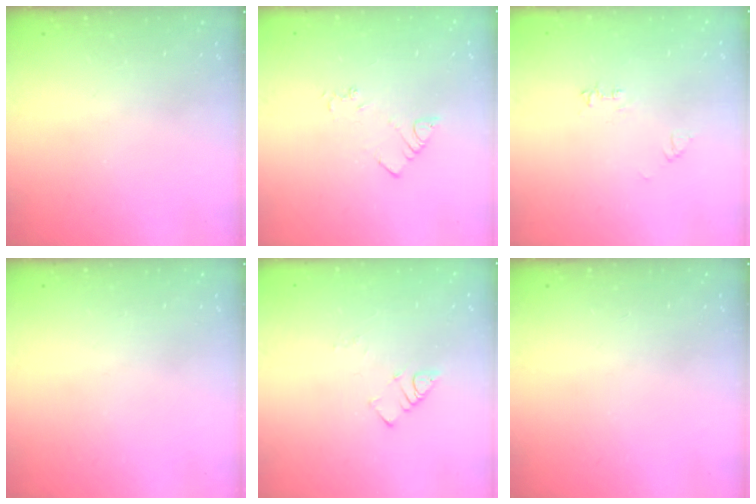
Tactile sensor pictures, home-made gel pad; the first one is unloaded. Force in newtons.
{"total": 2.3, "press": 2.3, "slide": 0.3}
{"total": 5.3, "press": 5.3, "slide": 0.6}
{"total": 0.0}
{"total": 4.0, "press": 4.0, "slide": 0.4}
{"total": 0.0}